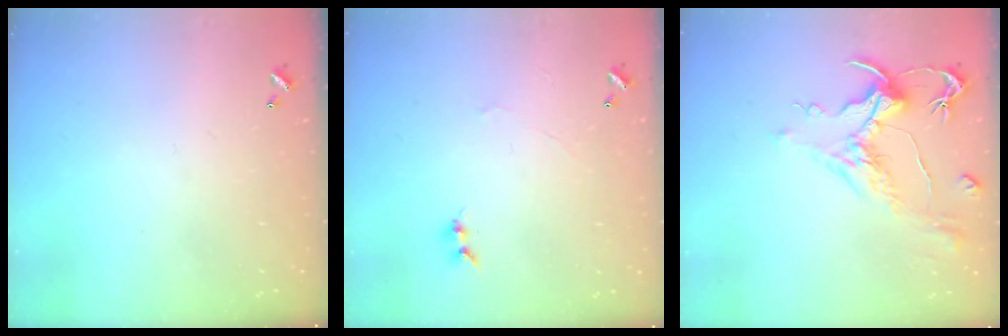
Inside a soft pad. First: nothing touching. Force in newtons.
{"total": 0.0}
{"total": 1.6, "press": 0.8, "slide": 1.5}